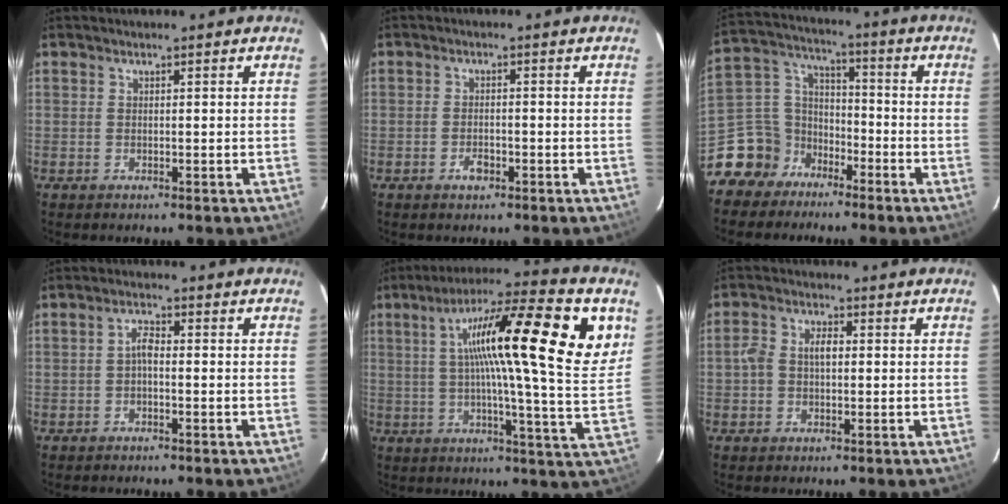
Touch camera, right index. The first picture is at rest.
{"total": 2.7, "force": [-1.5, 1.5, 1.6], "torque": [-0.033, 0.000, -0.026]}
{"total": 10.9, "force": [-7.6, 7.6, 1.3], "torque": [-0.051, 0.054, -0.149]}
{"total": 2.0, "force": [-0.6, 0.8, 1.7], "torque": [-0.035, 0.009, -0.013]}
{"total": 25.0, "force": [9.5, 3.4, 22.8], "torque": [-0.354, 0.034, 0.131]}
{"total": 4.5, "force": [-0.1, 3.2, 3.2], "torque": [-0.063, 0.013, -0.004]}